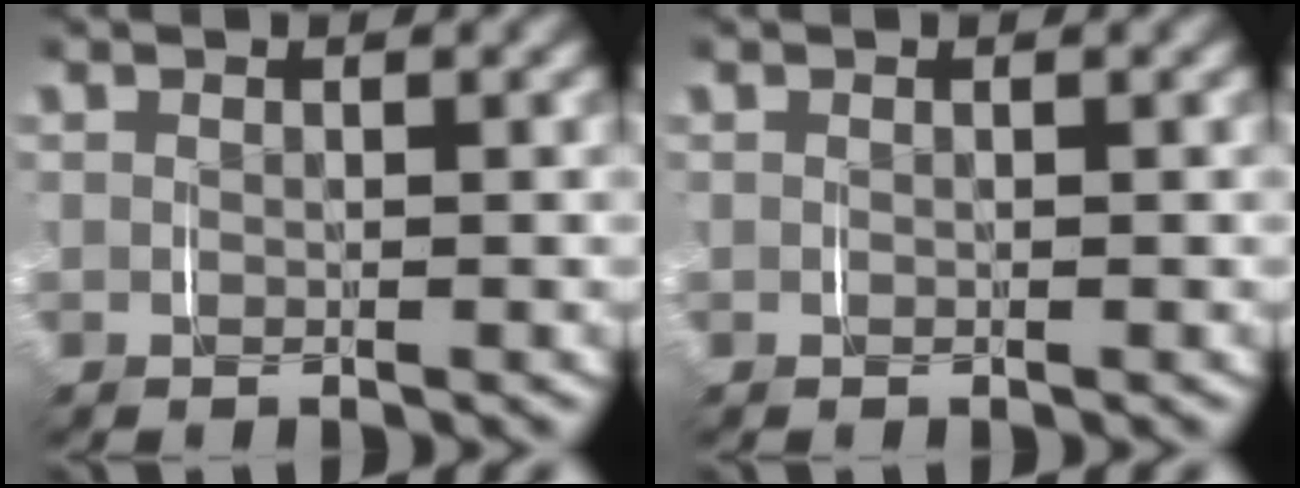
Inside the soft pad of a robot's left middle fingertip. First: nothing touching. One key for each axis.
{"total": 0.0}